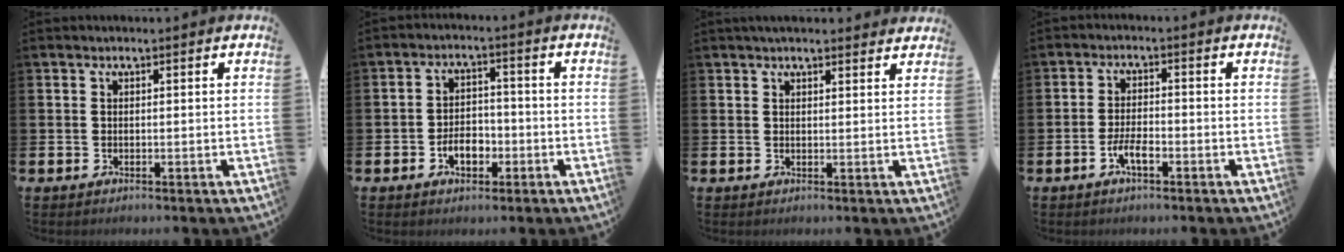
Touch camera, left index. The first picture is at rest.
{"total": 4.0, "force": [-1.7, 2.5, 2.7], "torque": [-0.036, 0.001, -0.035]}
{"total": 2.5, "force": [2.4, 0.5, 0.6], "torque": [-0.002, -0.009, 0.040]}
{"total": 3.1, "force": [-1.4, 1.1, 2.6], "torque": [-0.055, 0.003, -0.027]}